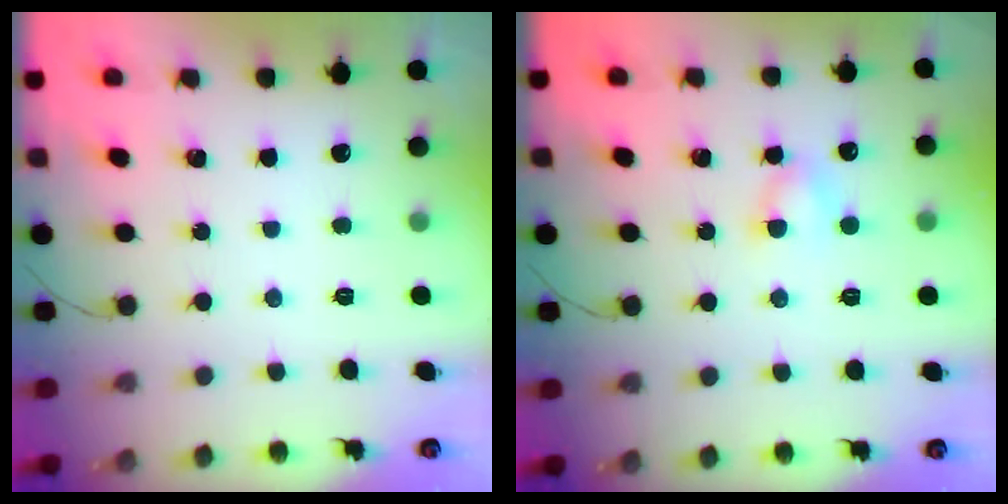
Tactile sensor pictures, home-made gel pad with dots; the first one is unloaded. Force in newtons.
{"total": 3.7, "press": 3.7, "slide": 0.7}